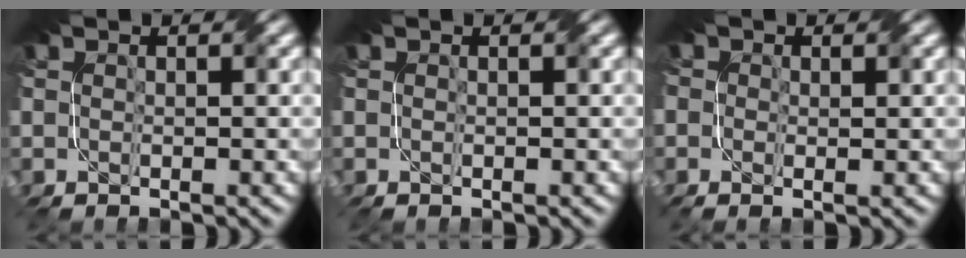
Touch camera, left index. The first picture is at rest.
{"total": 0.0}
{"total": 1.8, "force": [0.3, 1.4, 1.1], "torque": [-0.025, 0.001, 0.004]}